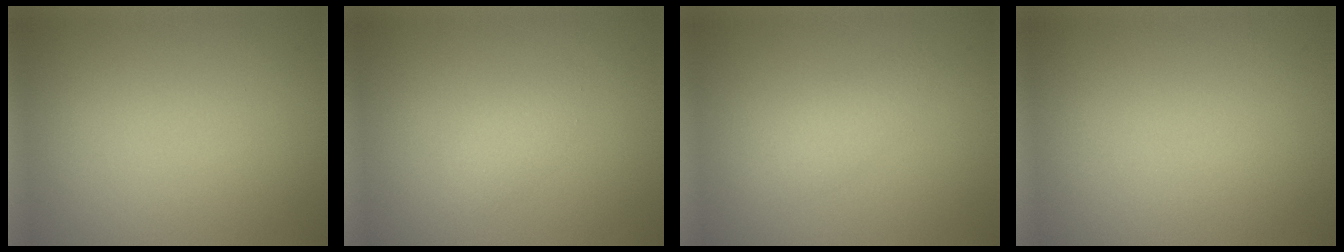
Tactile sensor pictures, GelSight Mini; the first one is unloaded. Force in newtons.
{"total": 1.1, "press": 1.1, "slide": 0.1}
{"total": 1.8, "press": 1.8, "slide": 0.1}
{"total": 0.0}